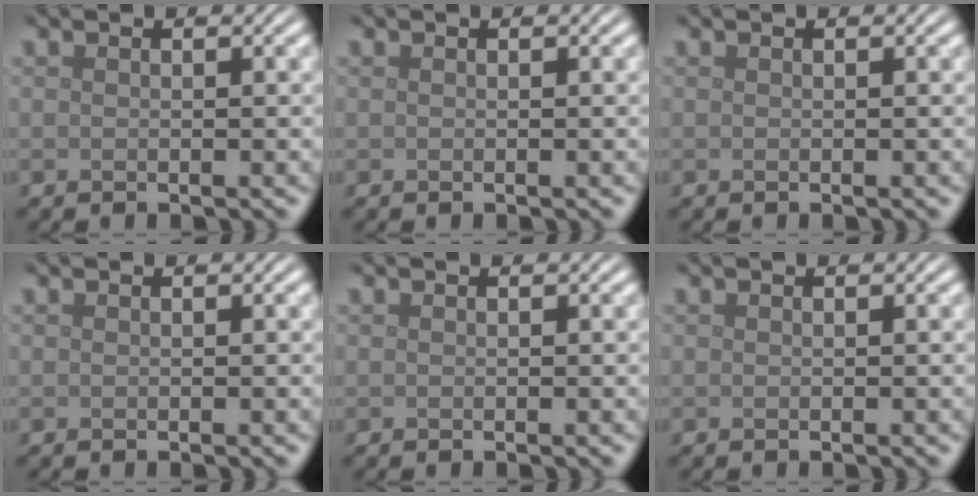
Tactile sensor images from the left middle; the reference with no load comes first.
{"total": 0.0}
{"total": 0.0}
{"total": 0.0}
{"total": 0.0}
{"total": 0.0}